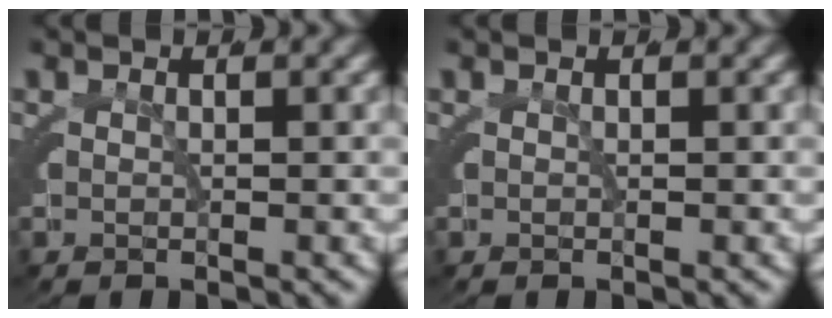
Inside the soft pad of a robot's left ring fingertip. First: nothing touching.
{"total": 0.0}